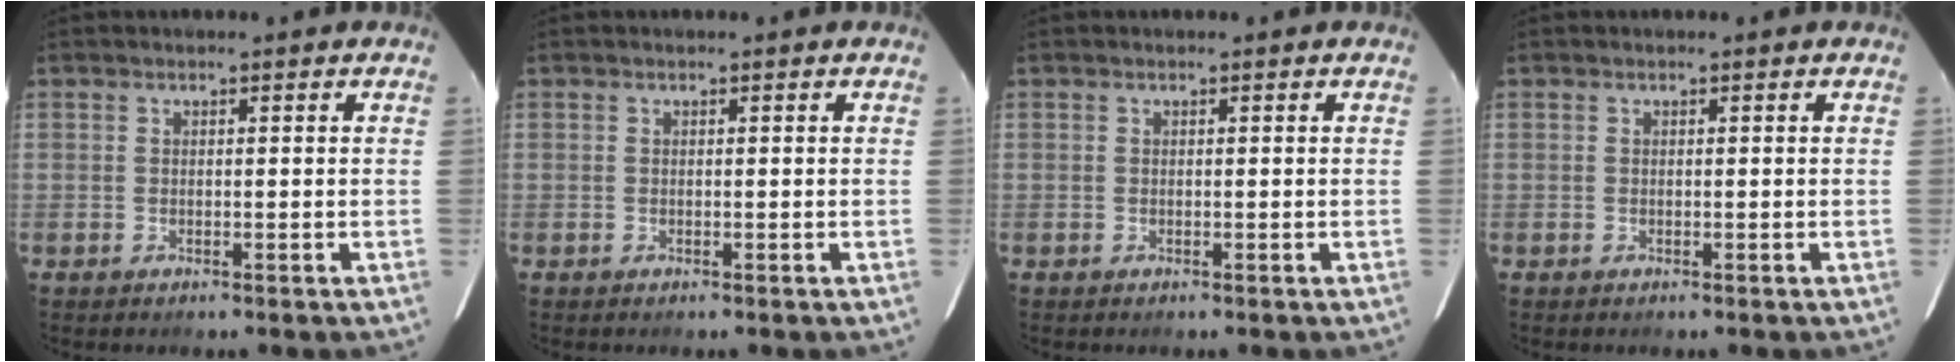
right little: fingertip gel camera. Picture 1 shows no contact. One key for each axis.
{"total": 0.0}
{"total": 0.0}
{"total": 0.0}